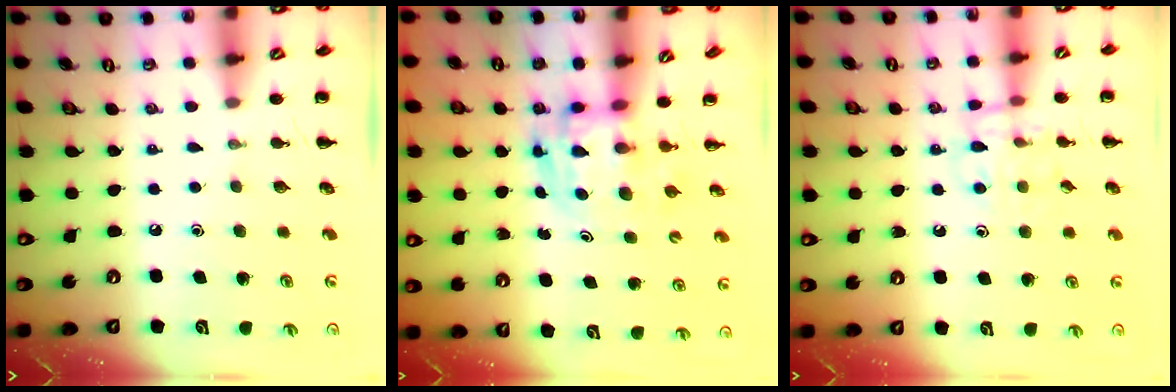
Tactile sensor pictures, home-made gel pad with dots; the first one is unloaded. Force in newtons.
{"total": 3.4, "press": 3.4, "slide": 0.6}
{"total": 10.7, "press": 10.7, "slide": 0.6}